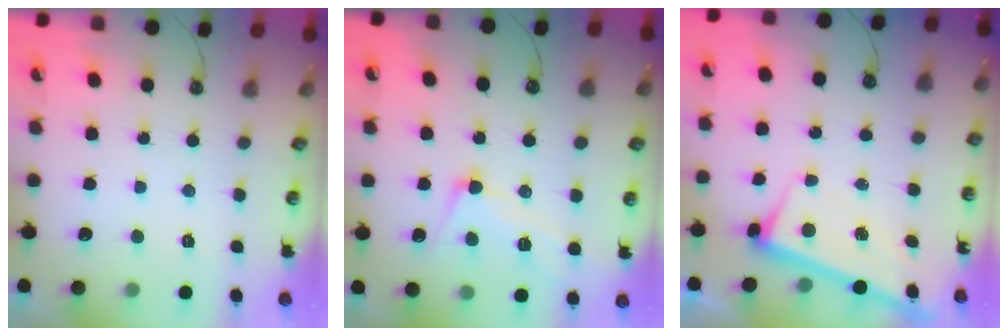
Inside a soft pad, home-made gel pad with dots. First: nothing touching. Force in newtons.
{"total": 2.5, "press": 2.2, "slide": 1.1}
{"total": 2.8, "press": 2.7, "slide": 0.4}